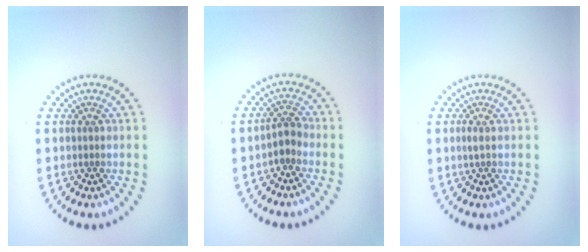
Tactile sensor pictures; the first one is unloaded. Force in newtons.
{"total": 1.7, "press": 1.3, "slide": 1.1}
{"total": 0.6, "press": 0.5, "slide": 0.1}